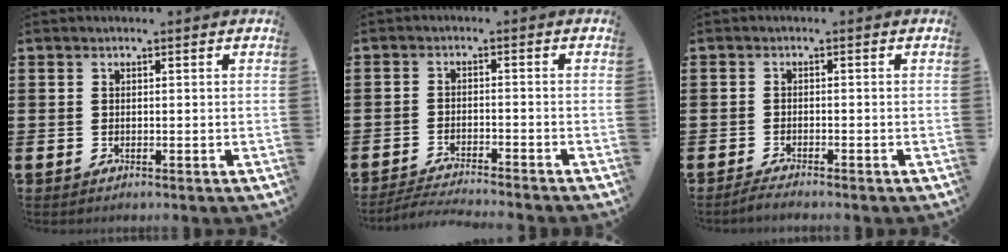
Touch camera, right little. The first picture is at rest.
{"total": 2.7, "force": [-2.7, -0.2, 0.6], "torque": [-0.009, 0.002, -0.054]}
{"total": 1.3, "force": [-1.2, 0.0, 0.6], "torque": [-0.011, 0.001, -0.024]}